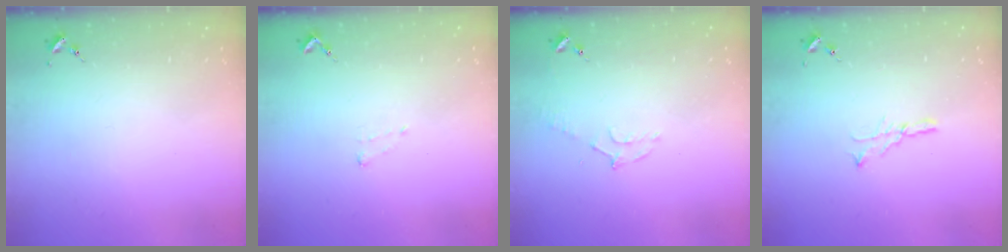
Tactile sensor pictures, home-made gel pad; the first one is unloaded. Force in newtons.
{"total": 3.8, "press": 3.8, "slide": 0.5}
{"total": 7.3, "press": 7.2, "slide": 0.9}
{"total": 5.2, "press": 5.2, "slide": 0.3}